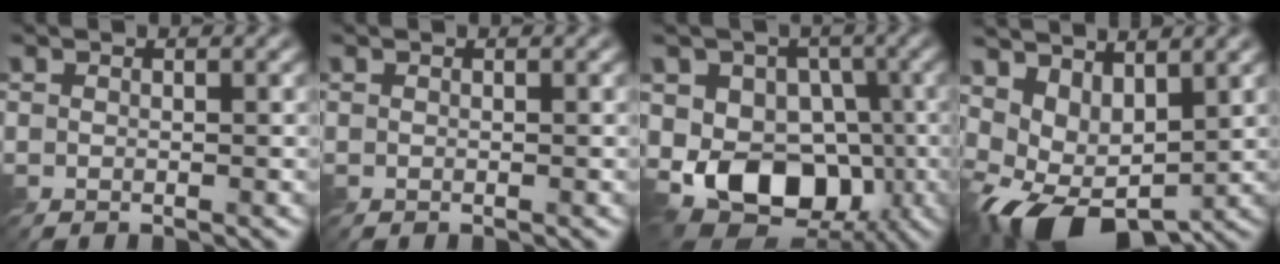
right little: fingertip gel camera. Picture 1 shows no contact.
{"total": 0.0}
{"total": 9.1, "force": [-2.4, 6.8, 5.4], "torque": [-0.082, -0.002, -0.054]}
{"total": 7.7, "force": [0.1, 4.5, 6.2], "torque": [-0.119, -0.021, 0.015]}